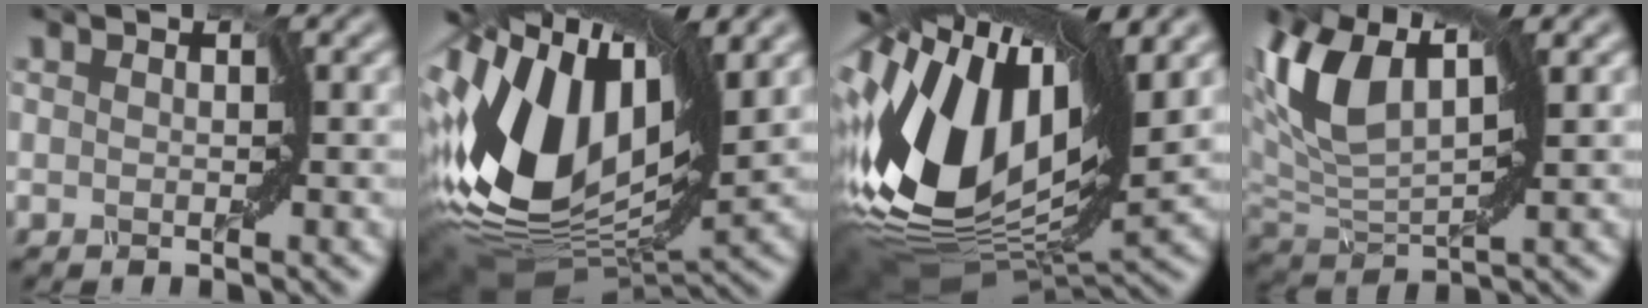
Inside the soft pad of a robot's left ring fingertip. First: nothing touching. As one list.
[{"total": 14.4, "force": [2.0, 8.3, 11.6], "torque": [-0.263, 0.007, 0.040]}, {"total": 15.9, "force": [1.8, 8.4, 13.3], "torque": [-0.283, 0.004, 0.040]}, {"total": 6.5, "force": [3.3, 2.7, 4.9], "torque": [-0.120, 0.006, 0.077]}]